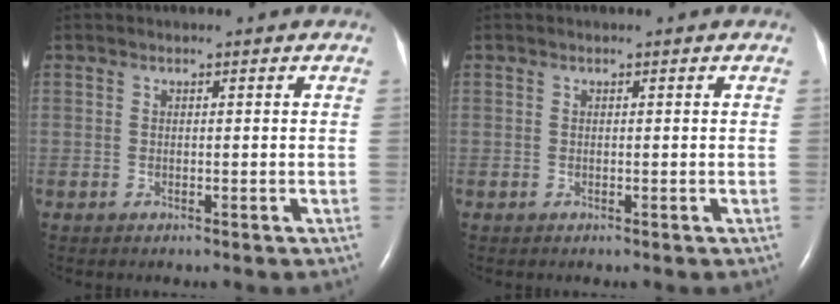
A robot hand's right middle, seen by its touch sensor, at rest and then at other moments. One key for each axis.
{"total": 0.0}